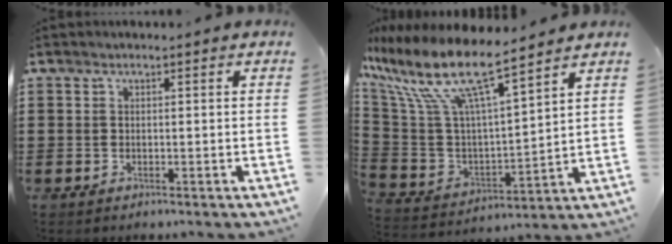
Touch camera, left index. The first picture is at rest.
{"total": 12.9, "force": [9.0, 2.6, 8.8], "torque": [-0.211, -0.052, 0.150]}